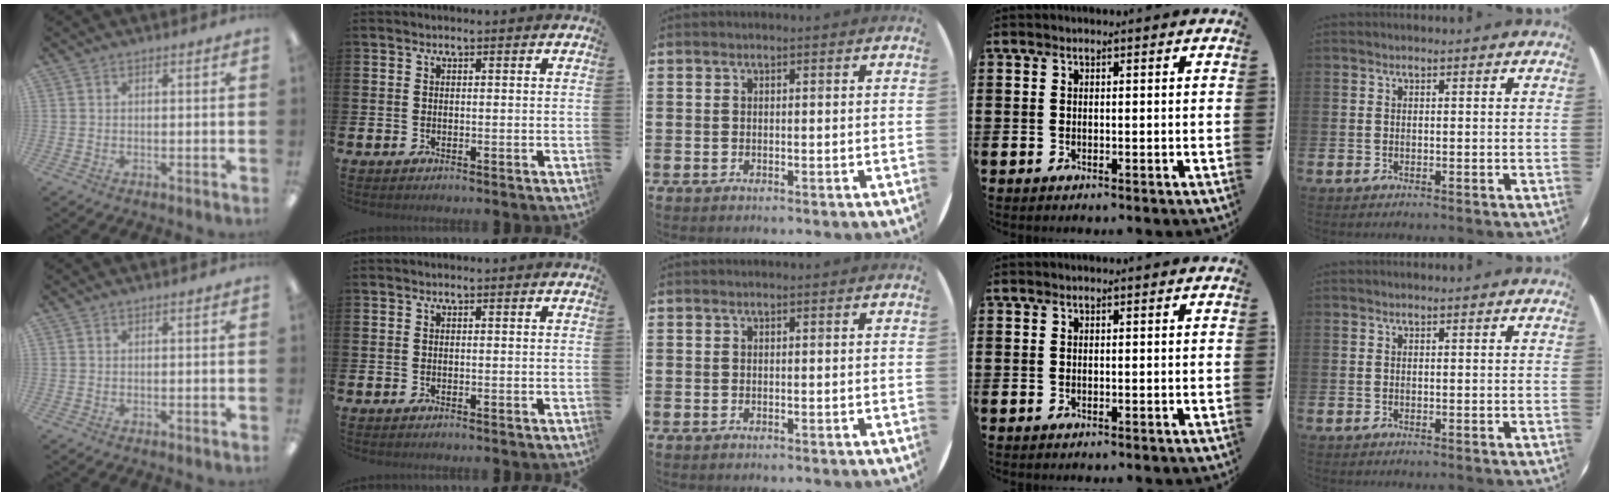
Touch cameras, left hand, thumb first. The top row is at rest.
{}